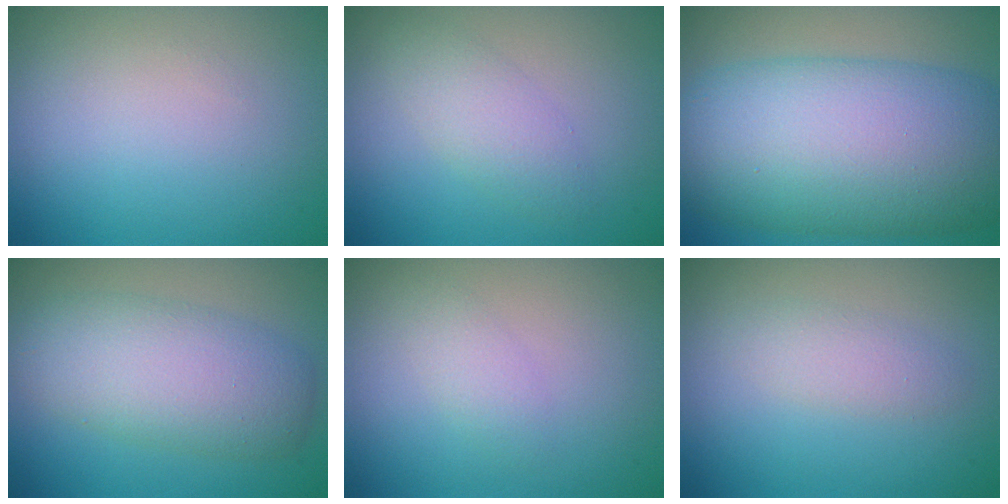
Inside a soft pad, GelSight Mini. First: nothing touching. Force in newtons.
{"total": 2.5, "press": 2.5, "slide": 0.0}
{"total": 13.7, "press": 13.7, "slide": 0.2}
{"total": 6.2, "press": 6.2, "slide": 0.0}
{"total": 2.5, "press": 2.4, "slide": 0.3}
{"total": 1.8, "press": 1.8, "slide": 0.0}